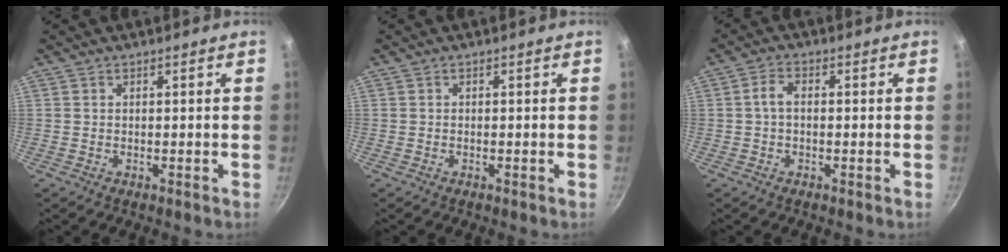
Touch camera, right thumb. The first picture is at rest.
{"total": 0.0}
{"total": 3.0, "force": [-0.1, 1.8, 2.4], "torque": [-0.046, 0.013, -0.004]}